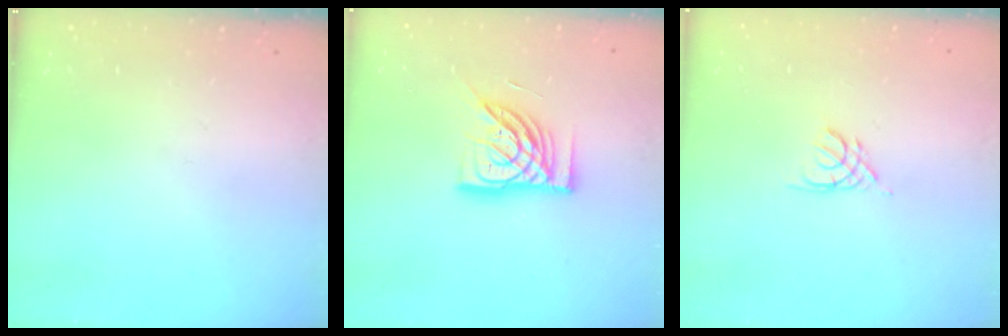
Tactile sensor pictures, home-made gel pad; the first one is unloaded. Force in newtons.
{"total": 14.5, "press": 14.5, "slide": 1.0}
{"total": 2.1, "press": 2.0, "slide": 0.4}